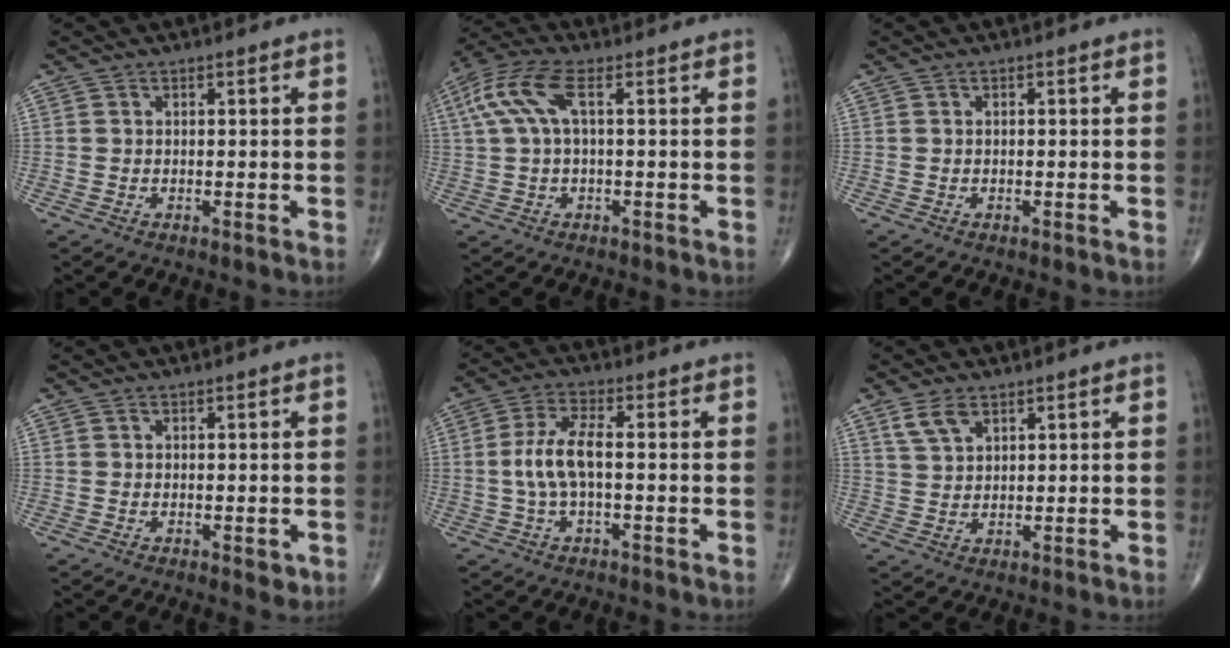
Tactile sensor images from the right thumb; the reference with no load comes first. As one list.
[{"total": 8.4, "force": [2.0, 2.8, 7.6], "torque": [-0.201, 0.031, 0.038]}, {"total": 0.0}, {"total": 1.8, "force": [-0.5, 0.9, 1.5], "torque": [-0.010, -0.002, -0.006]}, {"total": 7.0, "force": [-0.5, 2.4, 6.6], "torque": [-0.151, 0.018, -0.014]}, {"total": 4.3, "force": [2.7, 2.2, 2.5], "torque": [-0.047, -0.006, 0.059]}]